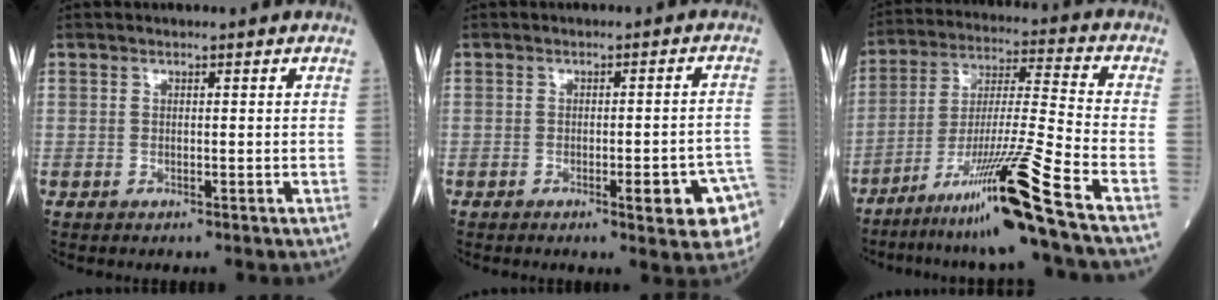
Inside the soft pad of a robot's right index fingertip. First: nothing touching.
{"total": 7.1, "force": [-3.2, 0.7, 6.3], "torque": [-0.069, 0.004, -0.036]}
{"total": 16.8, "force": [-11.2, -3.2, 12.1], "torque": [-0.235, -0.028, -0.191]}